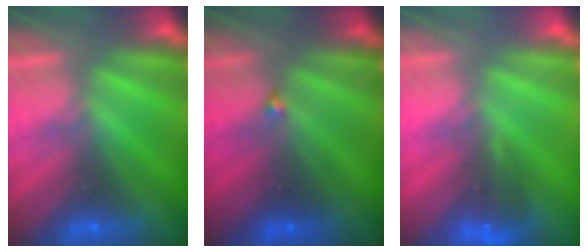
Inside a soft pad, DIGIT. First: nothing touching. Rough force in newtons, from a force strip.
{"total": 1.9}
{"total": 4.6}